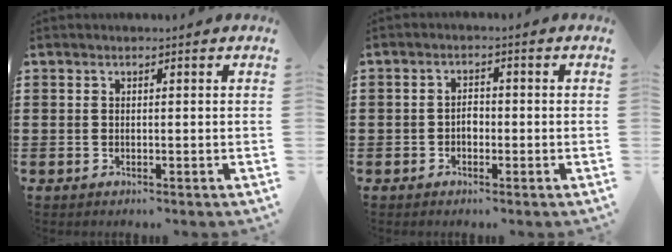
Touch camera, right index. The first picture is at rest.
{"total": 1.9, "force": [-0.6, 1.3, 1.3], "torque": [-0.026, 0.004, -0.014]}